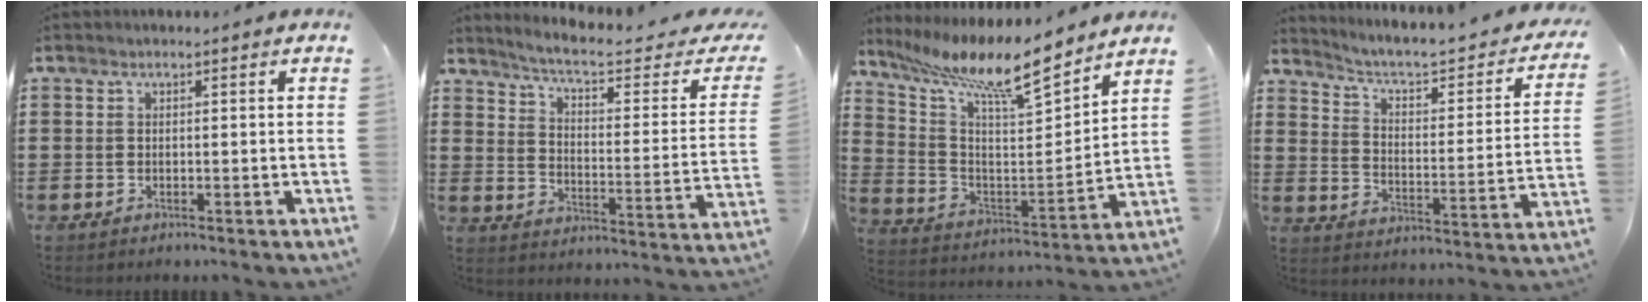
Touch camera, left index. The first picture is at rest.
{"total": 5.6, "force": [4.7, 0.3, 3.0], "torque": [-0.082, -0.033, 0.073]}
{"total": 12.5, "force": [10.1, 2.2, 7.1], "torque": [-0.160, -0.059, 0.166]}
{"total": 3.6, "force": [2.7, 0.9, 2.2], "torque": [-0.059, -0.028, 0.034]}